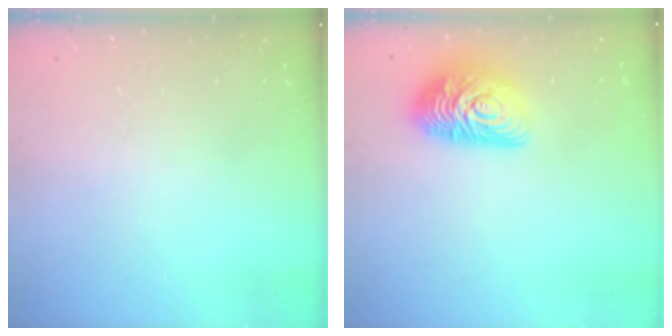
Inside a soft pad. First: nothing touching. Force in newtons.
{"total": 12.8, "press": 12.8, "slide": 0.9}